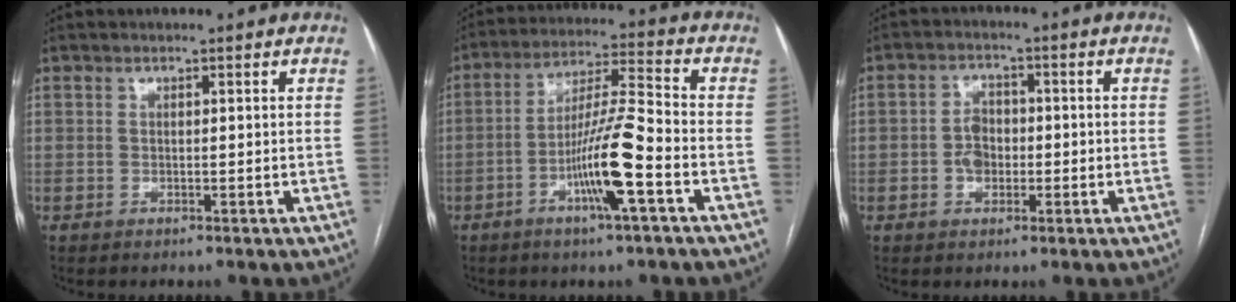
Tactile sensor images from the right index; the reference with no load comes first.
{"total": 11.5, "force": [-4.6, 0.1, 10.6], "torque": [-0.201, 0.003, -0.084]}
{"total": 4.0, "force": [-0.9, 3.0, 2.6], "torque": [-0.049, 0.013, -0.016]}